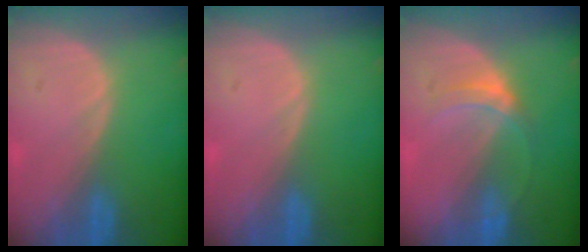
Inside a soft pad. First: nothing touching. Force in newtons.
{"total": 0.0}
{"total": 3.7, "press": 3.3, "slide": 1.7}